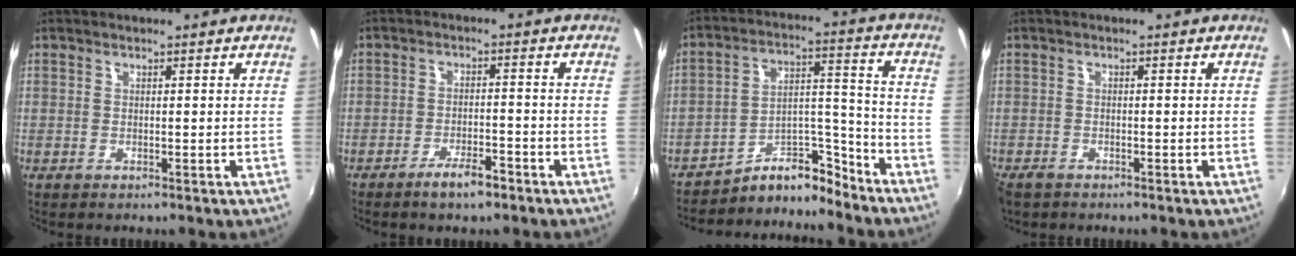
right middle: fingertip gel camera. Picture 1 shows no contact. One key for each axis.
{"total": 4.8, "fx": -3.6, "fy": 1.2, "fz": 2.9, "tx": -0.066, "ty": -0.001, "tz": -0.056}
{"total": 9.4, "fx": -8.9, "fy": 2.6, "fz": 1.4, "tx": -0.018, "ty": 0.055, "tz": -0.152}
{"total": 2.6, "fx": -2.1, "fy": 1.2, "fz": 0.9, "tx": -0.025, "ty": -0.010, "tz": -0.040}